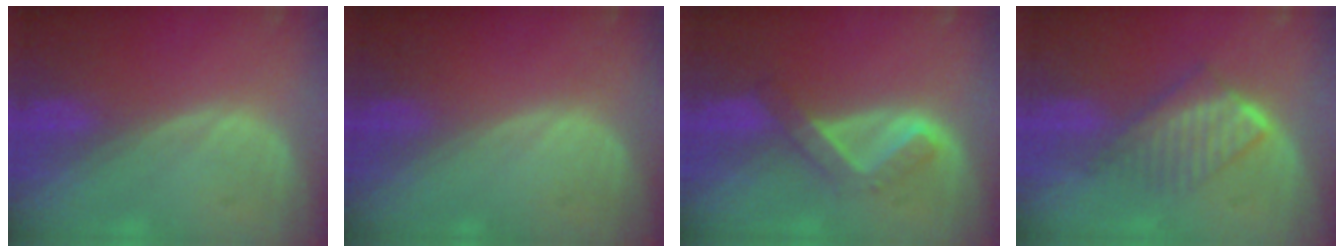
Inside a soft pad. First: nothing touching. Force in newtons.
{"total": 0.0}
{"total": 5.1, "press": 4.4, "slide": 2.6}
{"total": 6.6, "press": 5.9, "slide": 2.9}